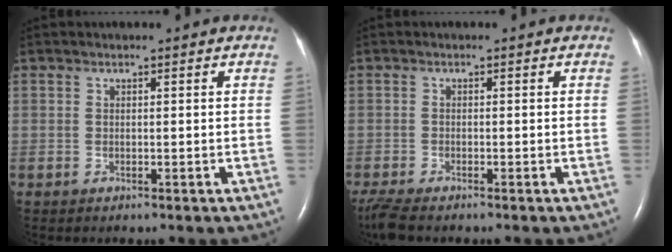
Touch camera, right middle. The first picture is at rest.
{"total": 4.2, "force": [-3.5, 0.6, 2.2], "torque": [-0.054, -0.016, -0.063]}